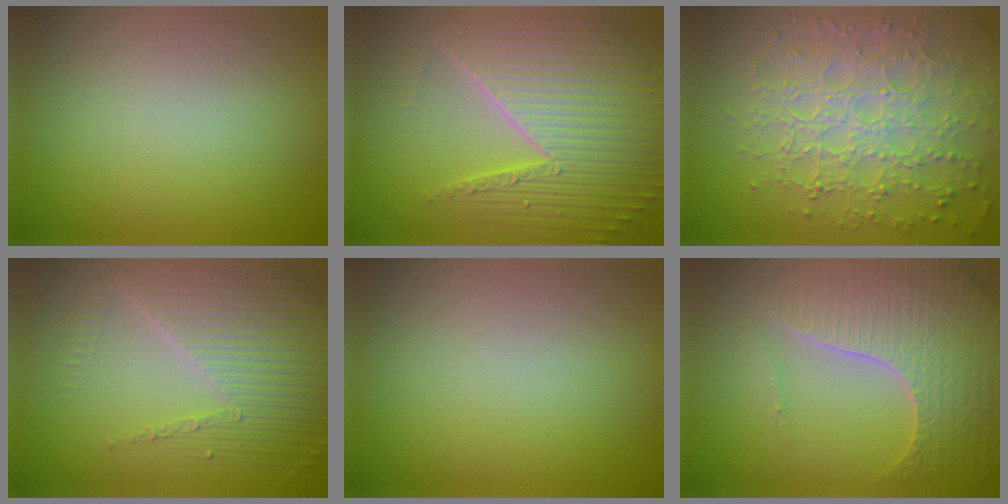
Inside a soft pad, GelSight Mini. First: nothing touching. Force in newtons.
{"total": 9.7, "press": 6.2, "slide": 7.5}
{"total": 8.0, "press": 5.6, "slide": 5.6}
{"total": 4.3, "press": 3.8, "slide": 2.1}
{"total": 0.0}
{"total": 7.0, "press": 6.8, "slide": 1.7}